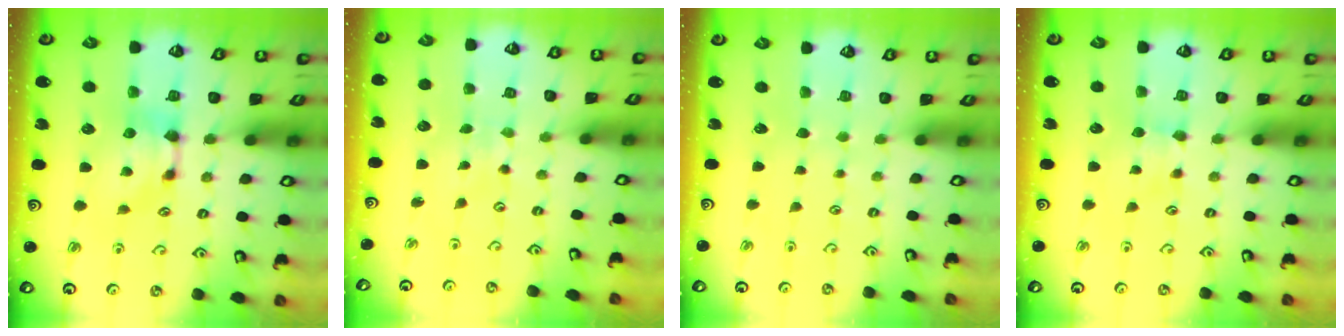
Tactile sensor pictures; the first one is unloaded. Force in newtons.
{"total": 5.0, "press": 5.0, "slide": 0.2}
{"total": 7.2, "press": 7.1, "slide": 0.6}
{"total": 2.4, "press": 2.4, "slide": 0.6}